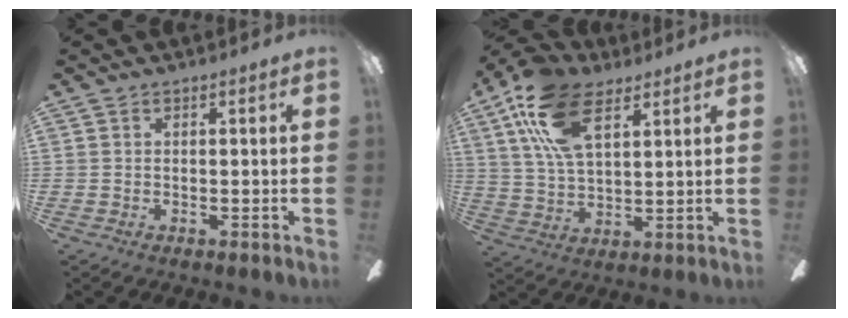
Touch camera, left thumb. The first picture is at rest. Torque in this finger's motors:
{"motor_torque": [0.39, 0.51, 1.75, -1.02, 0.41]}